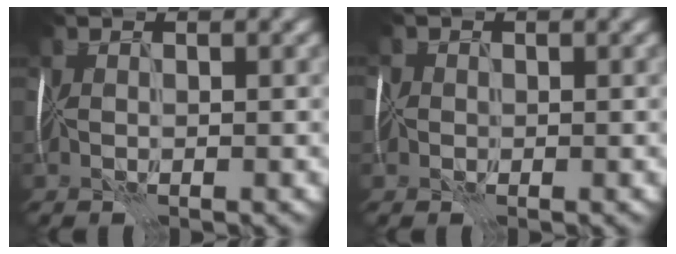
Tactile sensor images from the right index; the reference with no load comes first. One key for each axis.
{"total": 1.7, "fx": -0.5, "fy": 1.6, "fz": 0.2, "tx": 0.002, "ty": 0.010, "tz": -0.015}